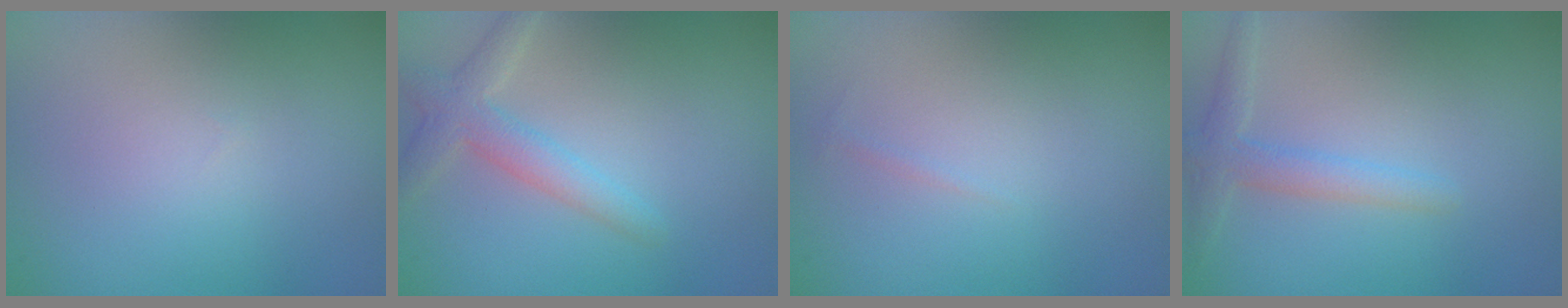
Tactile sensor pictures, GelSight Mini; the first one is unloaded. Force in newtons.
{"total": 2.9, "press": 2.9, "slide": 0.1}
{"total": 0.8, "press": 0.8, "slide": 0.2}
{"total": 2.3, "press": 2.3, "slide": 0.2}